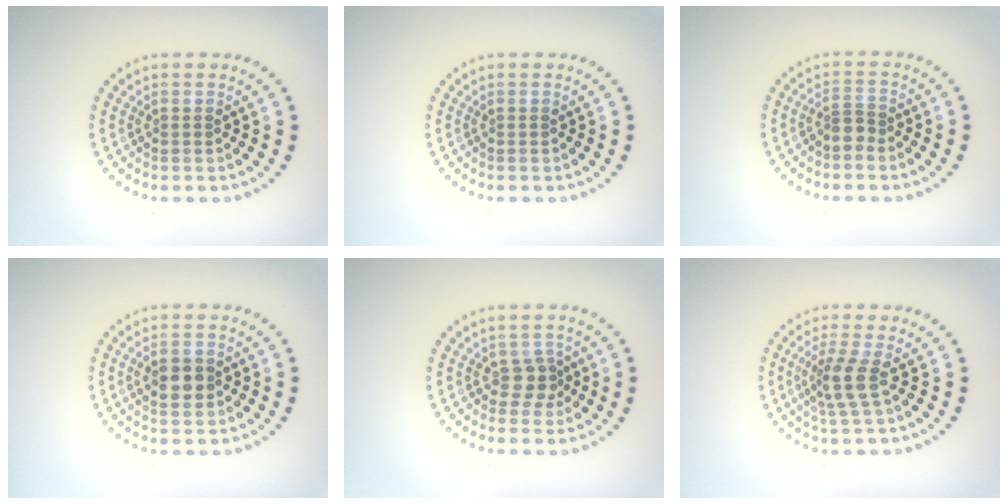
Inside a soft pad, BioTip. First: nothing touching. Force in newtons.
{"total": 0.0}
{"total": 1.4, "press": 1.0, "slide": 1.0}
{"total": 3.1, "press": 3.1, "slide": 0.1}
{"total": 2.0, "press": 1.6, "slide": 1.1}
{"total": 2.7, "press": 2.0, "slide": 1.8}